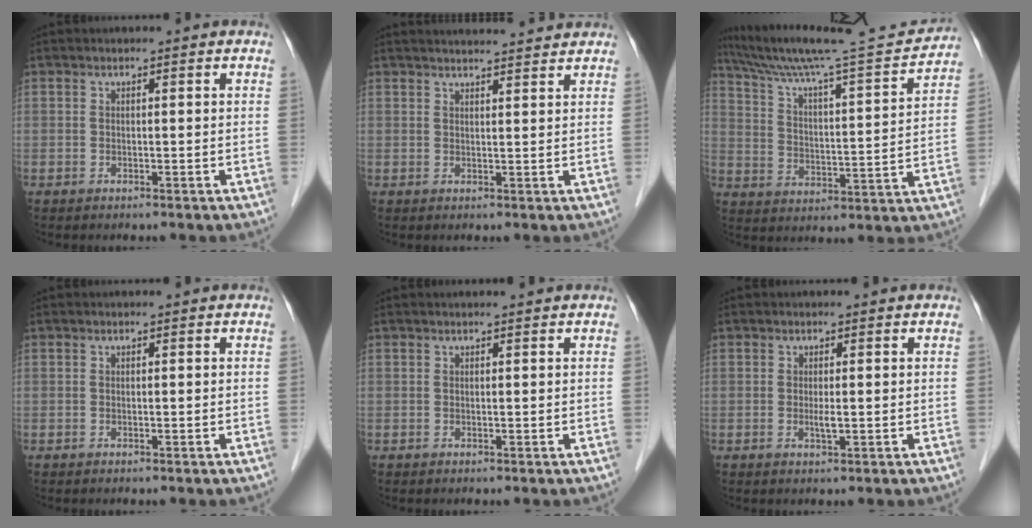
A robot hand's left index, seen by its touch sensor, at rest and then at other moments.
{"total": 8.3, "force": [8.0, 0.5, 2.4], "torque": [-0.032, 0.022, 0.096]}
{"total": 18.6, "force": [17.4, -0.6, 6.4], "torque": [-0.115, -0.023, 0.262]}
{"total": 0.0}
{"total": 1.2, "force": [1.1, 0.0, 0.4], "torque": [-0.007, 0.010, 0.017]}
{"total": 1.1, "force": [-0.2, 0.1, 1.1], "torque": [-0.024, -0.005, -0.001]}